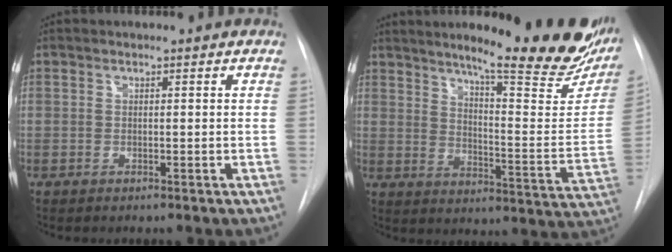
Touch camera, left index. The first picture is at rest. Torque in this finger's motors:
{"motor_torque": [0.53, -0.63, 0.54, 0.13]}